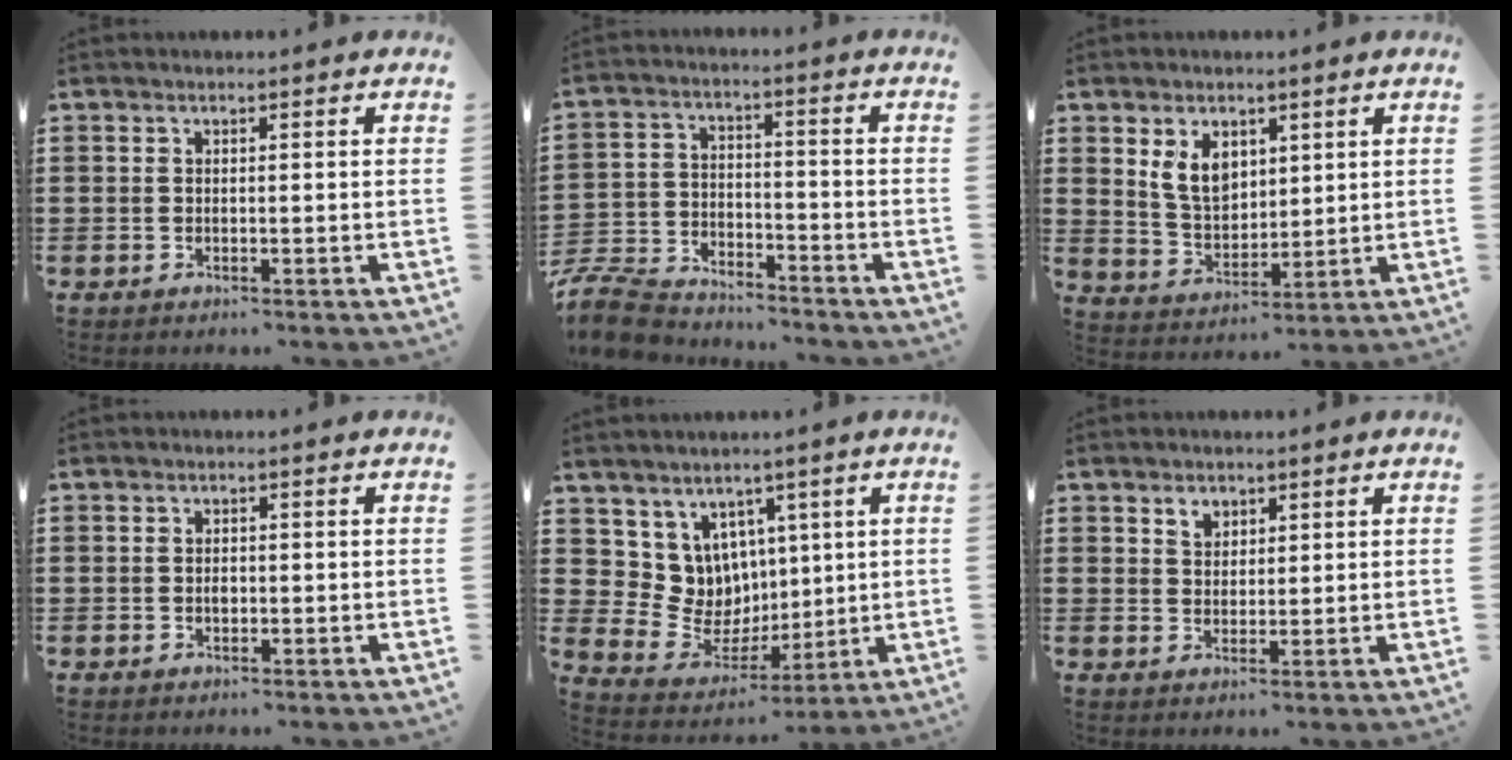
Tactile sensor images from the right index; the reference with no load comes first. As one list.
[{"total": 8.5, "force": [-8.1, 2.1, 1.6], "torque": [-0.054, 0.018, -0.165]}, {"total": 6.3, "force": [2.6, 4.2, 3.9], "torque": [-0.084, 0.010, 0.046]}, {"total": 1.1, "force": [-0.2, 0.8, 0.7], "torque": [-0.015, 0.003, -0.004]}, {"total": 8.0, "force": [2.7, 7.5, 1.1], "torque": [-0.067, -0.034, 0.059]}, {"total": 2.5, "force": [1.6, 1.8, 0.8], "torque": [-0.015, 0.002, 0.028]}]